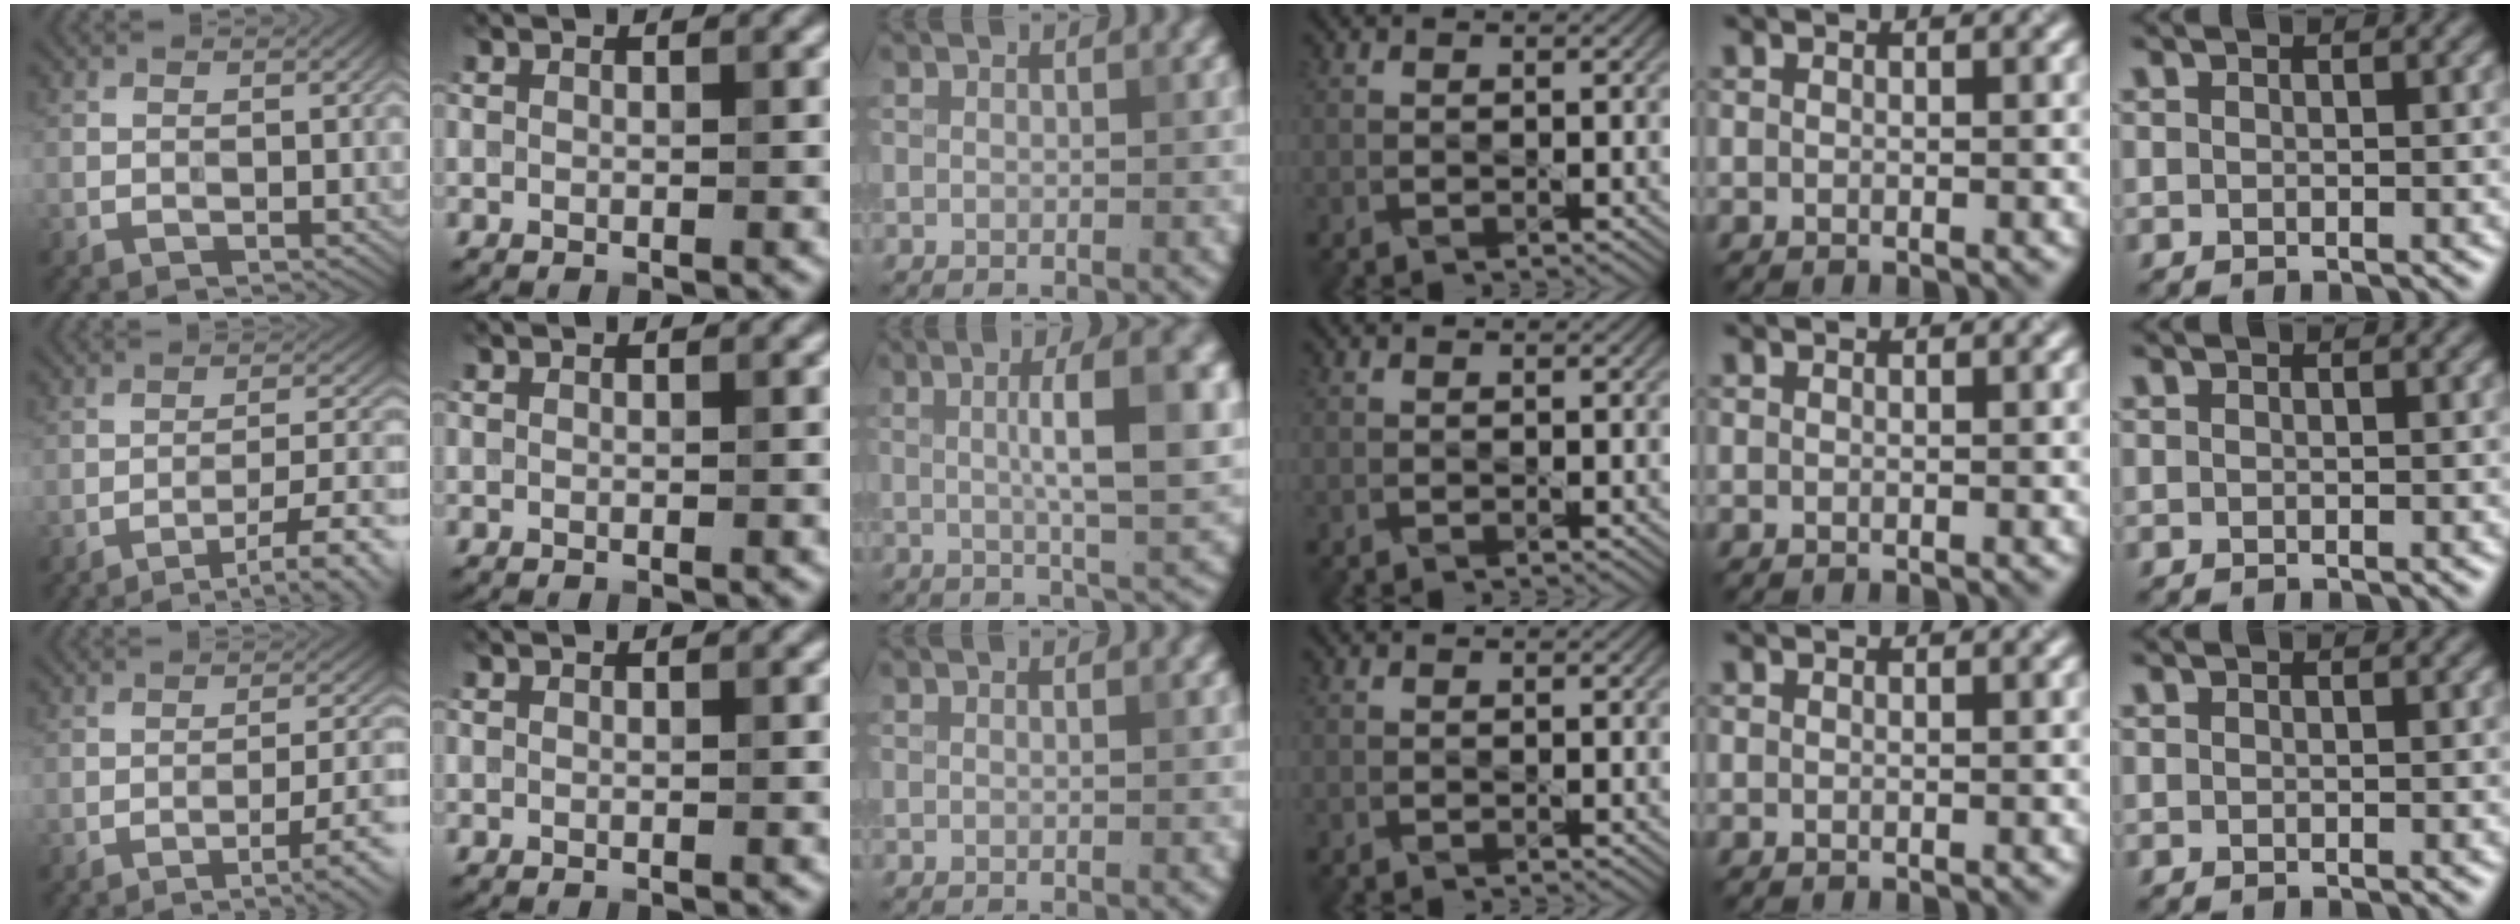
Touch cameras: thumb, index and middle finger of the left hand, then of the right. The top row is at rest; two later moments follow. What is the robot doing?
{"motion": "pour", "object": "measuring cup"}